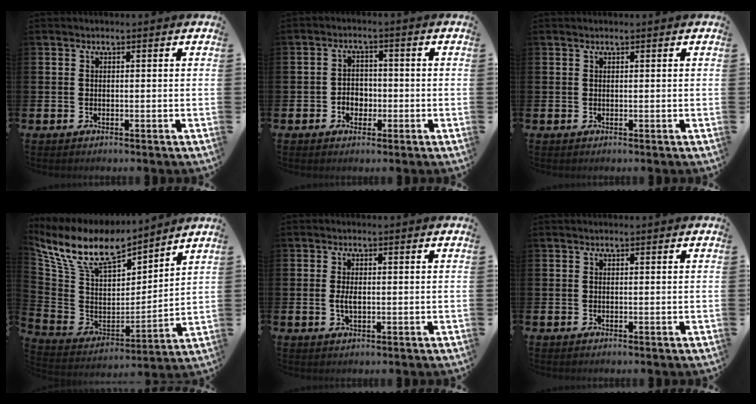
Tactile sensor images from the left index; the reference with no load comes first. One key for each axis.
{"total": 2.8, "fx": -1.4, "fy": 2.2, "fz": 1.0, "tx": -0.015, "ty": 0.003, "tz": -0.033}
{"total": 0.0}
{"total": 10.6, "fx": 9.2, "fy": 3.7, "fz": 3.8, "tx": -0.128, "ty": -0.061, "tz": 0.165}
{"total": 1.9, "fx": -0.3, "fy": 0.9, "fz": 1.7, "tx": -0.024, "ty": 0.000, "tz": -0.009}
{"total": 0.0}